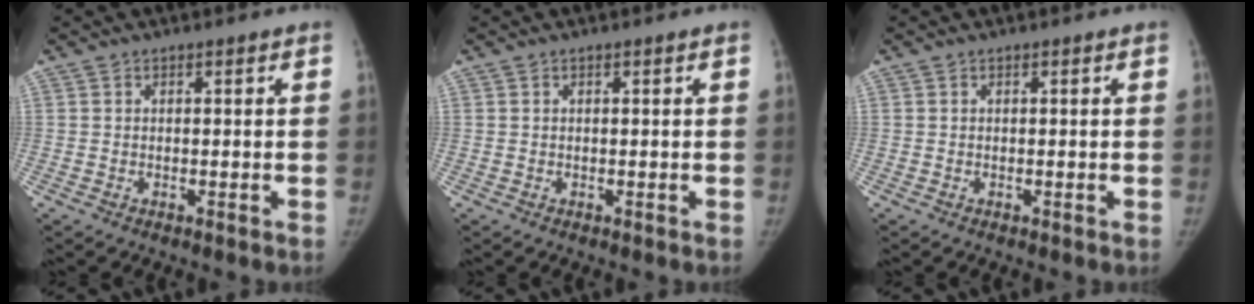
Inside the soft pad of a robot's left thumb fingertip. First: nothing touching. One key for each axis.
{"total": 0.0}
{"total": 0.0}